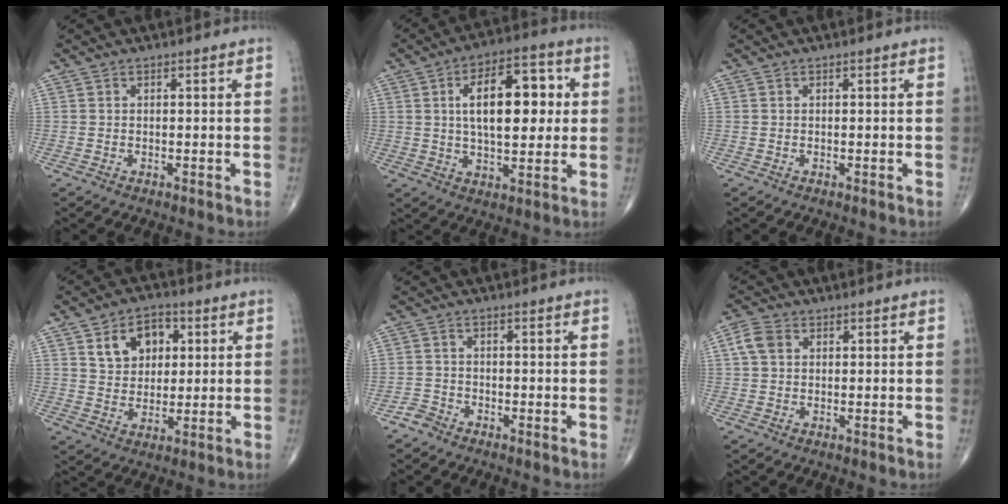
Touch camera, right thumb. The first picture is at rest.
{"total": 15.5, "force": [2.7, 7.3, 13.4], "torque": [-0.185, 0.010, 0.041]}
{"total": 0.0}
{"total": 9.6, "force": [3.4, 7.0, 5.6], "torque": [-0.051, -0.008, 0.058]}
{"total": 1.9, "force": [-1.6, 1.0, -0.1], "torque": [0.003, 0.002, -0.037]}
{"total": 3.8, "force": [1.0, 2.9, 2.3], "torque": [-0.049, 0.010, 0.018]}